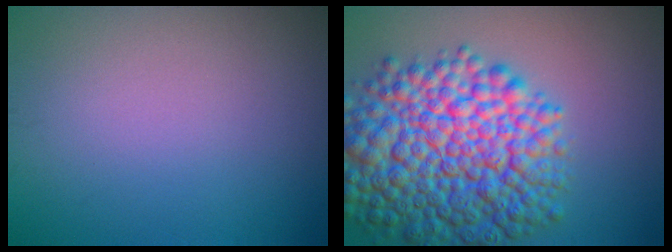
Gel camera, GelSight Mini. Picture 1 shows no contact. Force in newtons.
{"total": 12.2, "press": 12.2, "slide": 0.2}